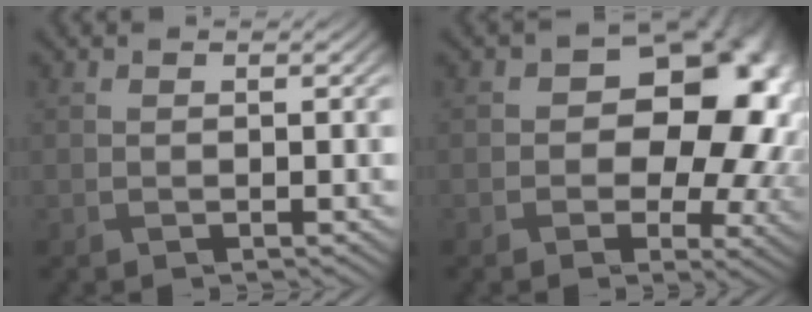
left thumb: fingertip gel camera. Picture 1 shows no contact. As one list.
[{"total": 15.5, "force": [1.3, 10.7, 11.1], "torque": [-0.106, -0.007, 0.013]}]